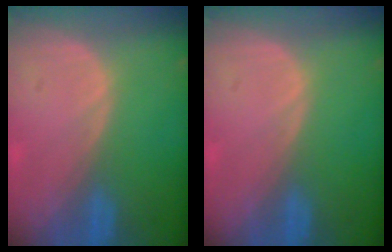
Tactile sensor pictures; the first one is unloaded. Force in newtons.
{"total": 0.0}